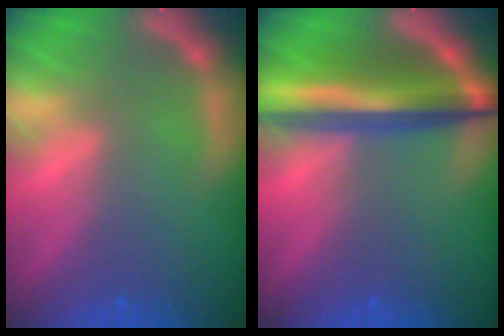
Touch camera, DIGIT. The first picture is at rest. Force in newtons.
{"total": 9.1}